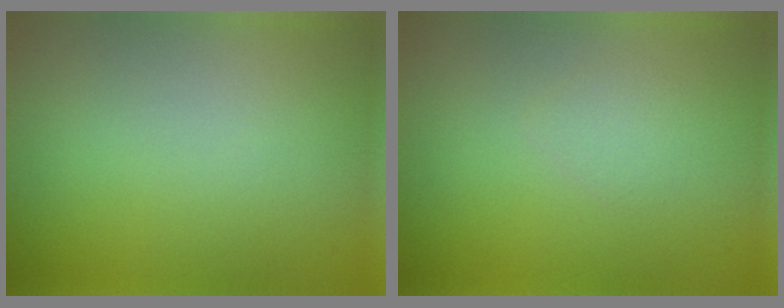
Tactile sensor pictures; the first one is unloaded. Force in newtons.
{"total": 0.9, "press": 0.9, "slide": 0.1}